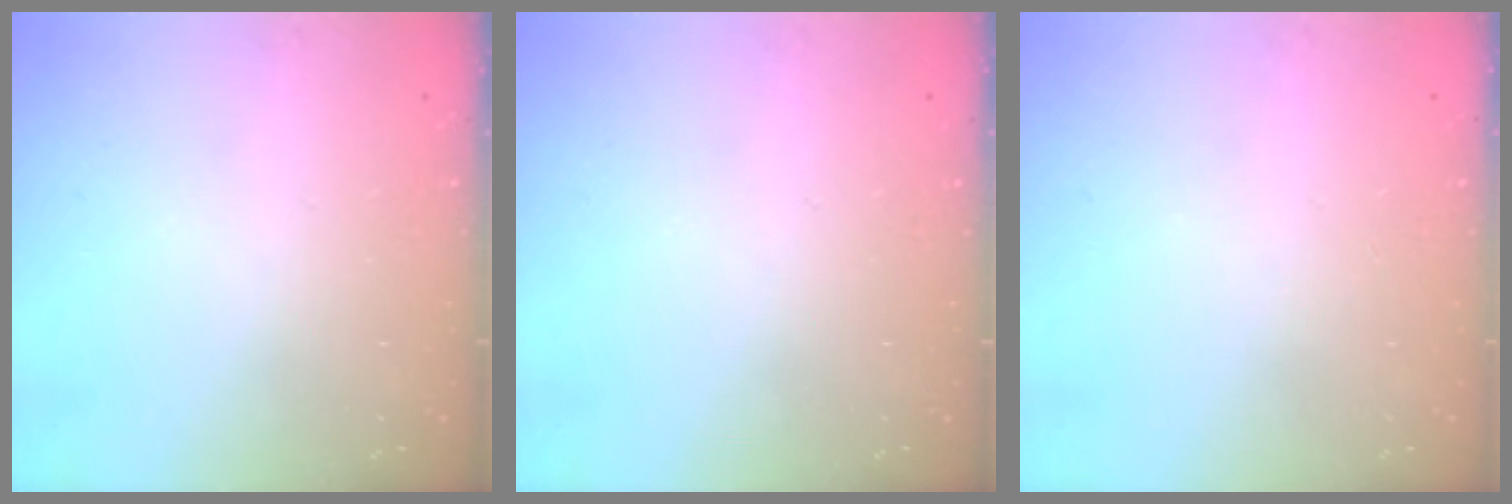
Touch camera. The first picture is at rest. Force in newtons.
{"total": 0.0}
{"total": 0.6, "press": 0.6, "slide": 0.2}